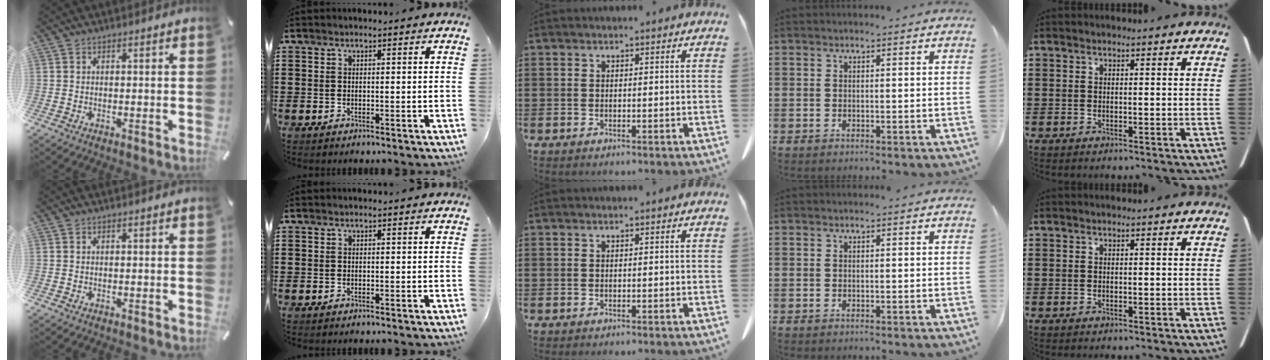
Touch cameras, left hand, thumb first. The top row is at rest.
{}